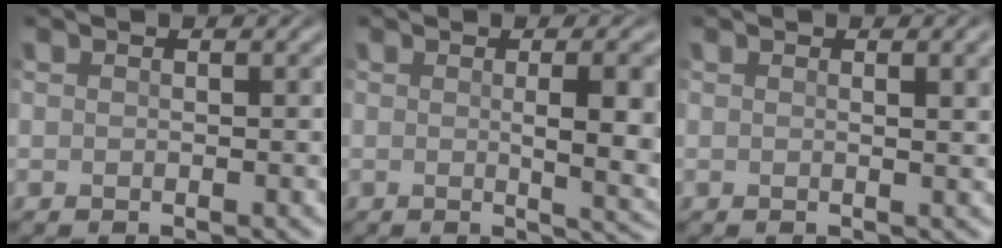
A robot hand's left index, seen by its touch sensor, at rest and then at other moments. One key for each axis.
{"total": 7.0, "fx": 0.1, "fy": 1.9, "fz": 6.8, "tx": -0.069, "ty": 0.006, "tz": 0.008}
{"total": 4.4, "fx": 1.4, "fy": 1.8, "fz": 3.8, "tx": -0.024, "ty": 0.023, "tz": 0.002}